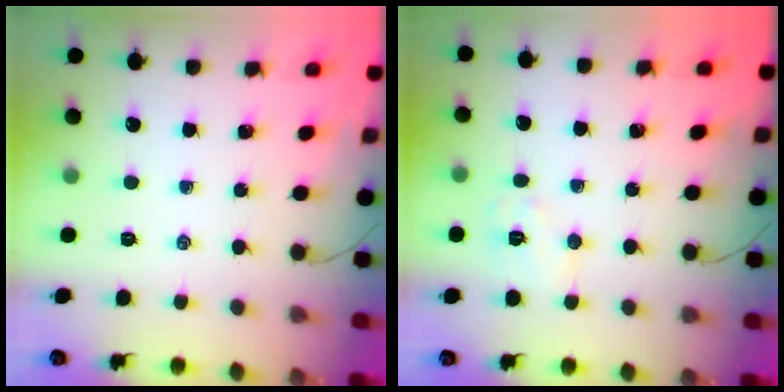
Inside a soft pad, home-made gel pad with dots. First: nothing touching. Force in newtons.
{"total": 6.1, "press": 6.0, "slide": 1.0}